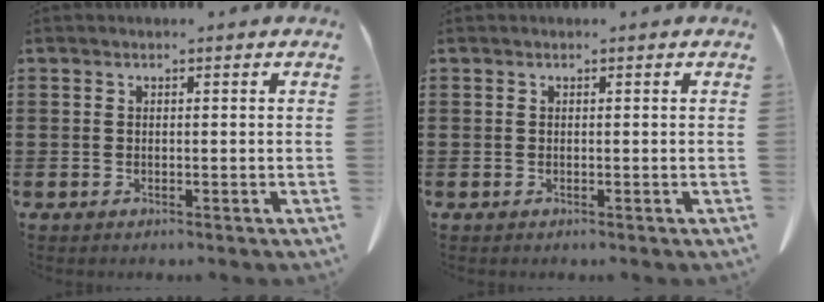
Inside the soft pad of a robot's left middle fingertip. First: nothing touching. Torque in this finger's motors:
{"motor_torque": [0.00, 0.00, 0.00, 0.00]}